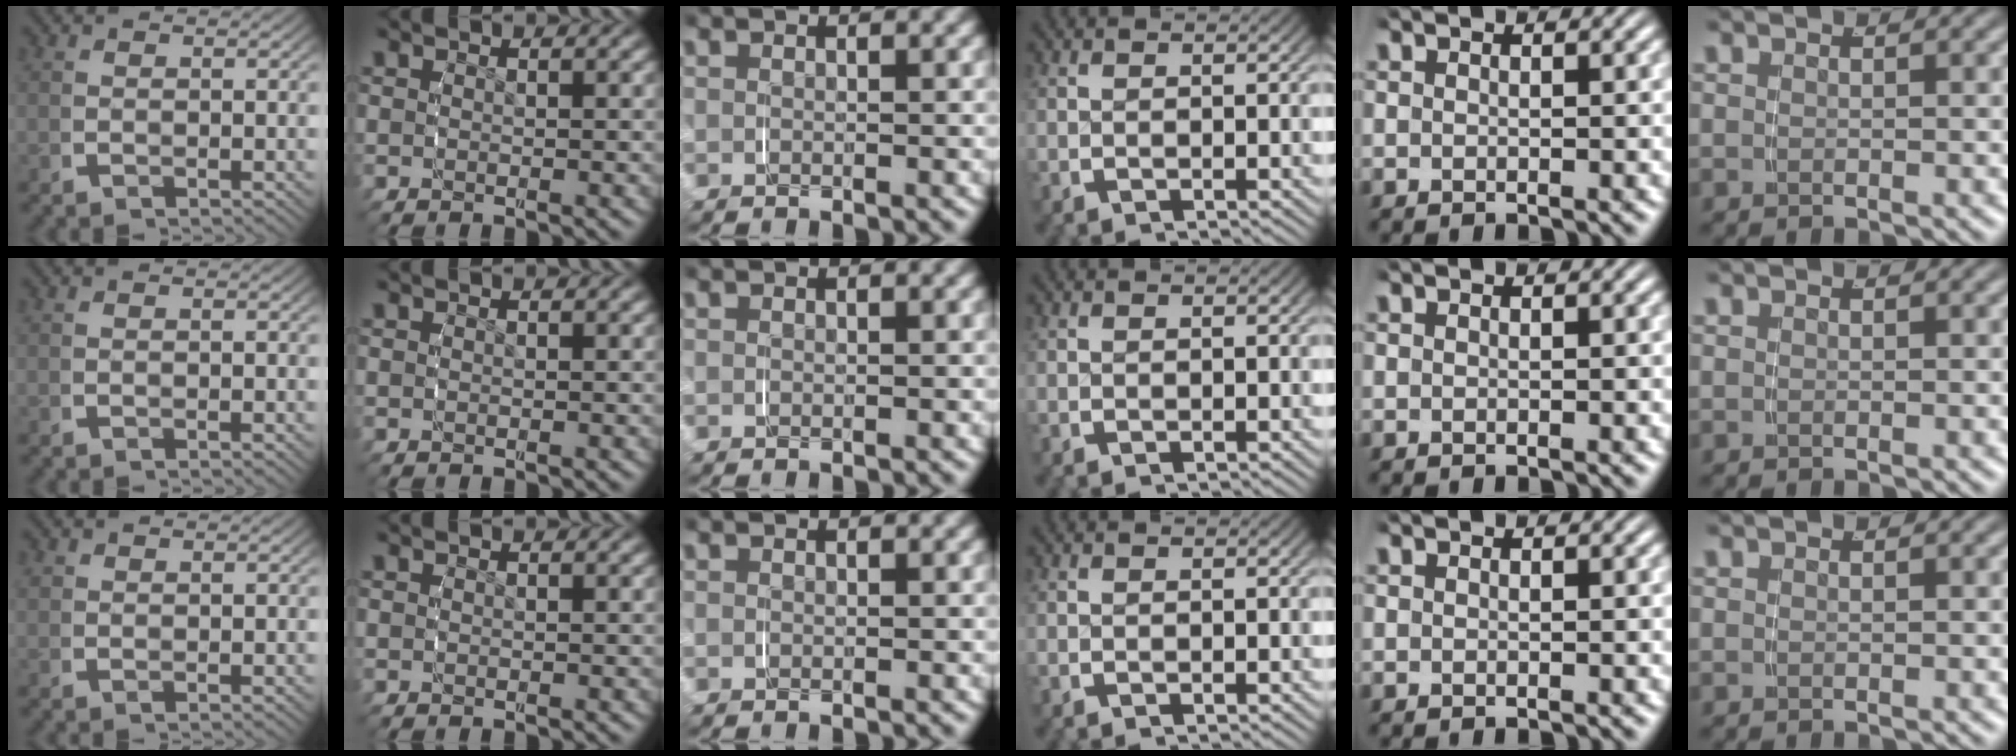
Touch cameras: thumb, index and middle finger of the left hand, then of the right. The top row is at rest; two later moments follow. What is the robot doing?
{"motion": "grasp_and_lifting", "object": "napkin"}